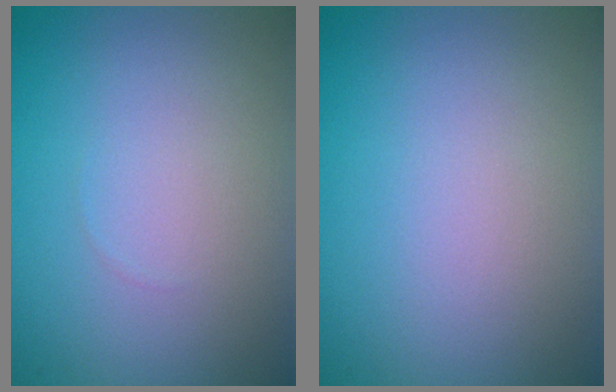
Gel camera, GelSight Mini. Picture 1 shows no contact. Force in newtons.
{"total": 0.0}